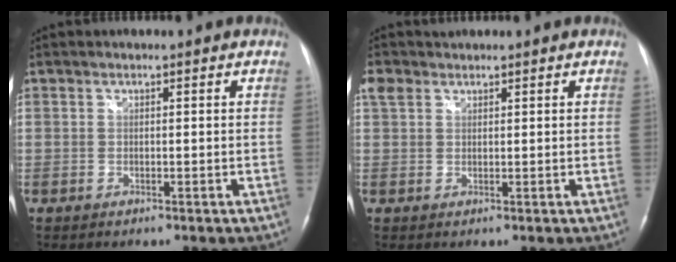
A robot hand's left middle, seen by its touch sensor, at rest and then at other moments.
{"total": 2.3, "force": [1.7, 1.4, 0.6], "torque": [-0.022, 0.024, 0.037]}